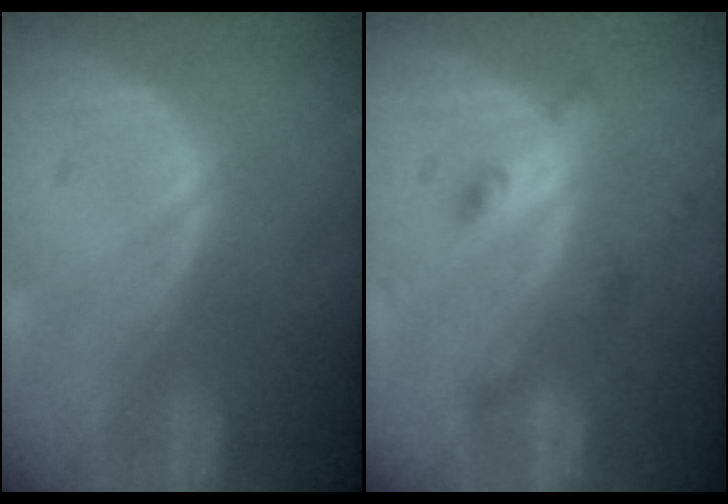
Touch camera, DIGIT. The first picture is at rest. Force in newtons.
{"total": 4.2, "press": 3.8, "slide": 1.8}